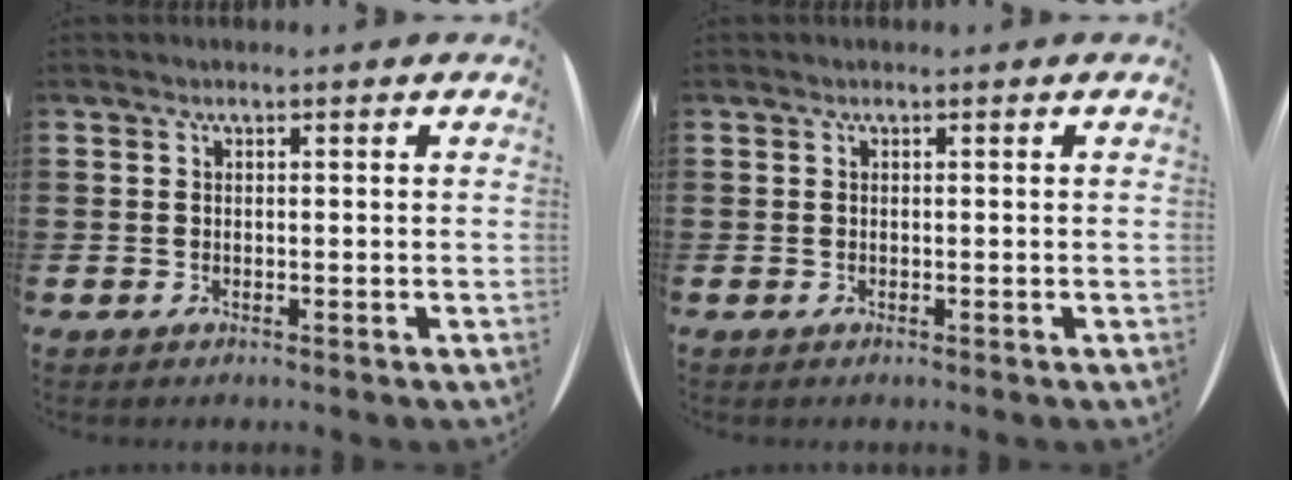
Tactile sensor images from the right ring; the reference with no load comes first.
{"total": 0.0}